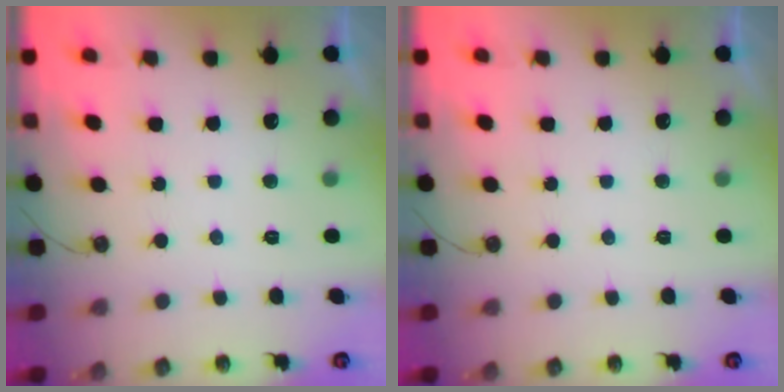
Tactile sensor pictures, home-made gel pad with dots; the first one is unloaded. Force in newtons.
{"total": 0.0}